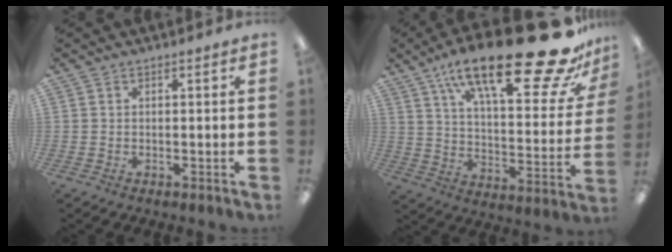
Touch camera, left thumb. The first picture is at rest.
{"total": 30.7, "force": [19.3, 8.9, 22.1], "torque": [-0.333, -0.121, 0.309]}